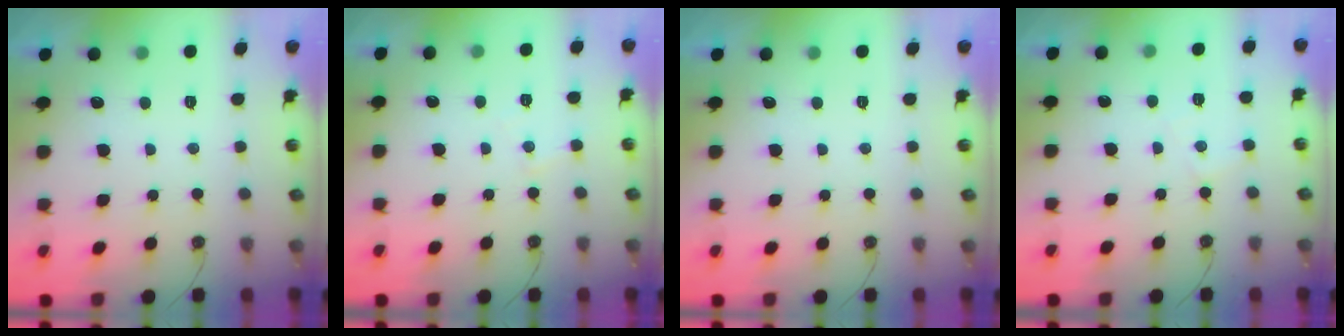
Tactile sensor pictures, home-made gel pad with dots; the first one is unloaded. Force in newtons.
{"total": 5.0, "press": 4.9, "slide": 0.7}
{"total": 0.0}
{"total": 4.8, "press": 4.8, "slide": 0.5}